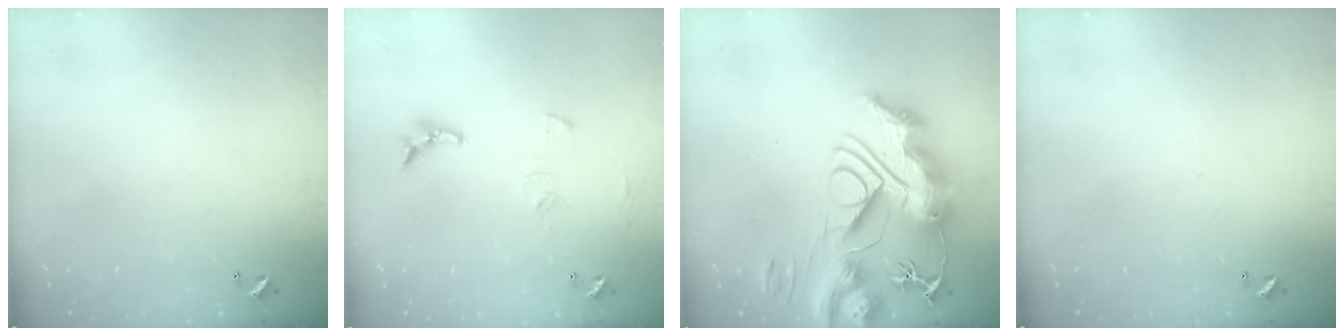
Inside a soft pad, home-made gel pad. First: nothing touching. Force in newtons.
{"total": 8.7, "press": 8.7, "slide": 0.6}
{"total": 0.5, "press": 0.5, "slide": 0.0}
{"total": 0.0}